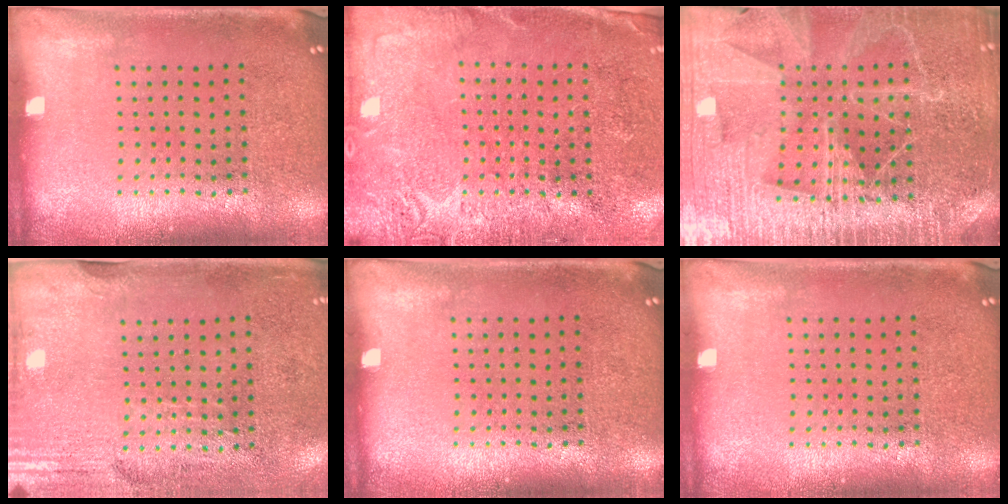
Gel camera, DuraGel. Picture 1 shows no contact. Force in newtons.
{"total": 2.7, "press": 2.7, "slide": 0.7}
{"total": 4.8, "press": 4.4, "slide": 2.0}
{"total": 2.9, "press": 2.4, "slide": 1.6}
{"total": 0.0}
{"total": 0.0}